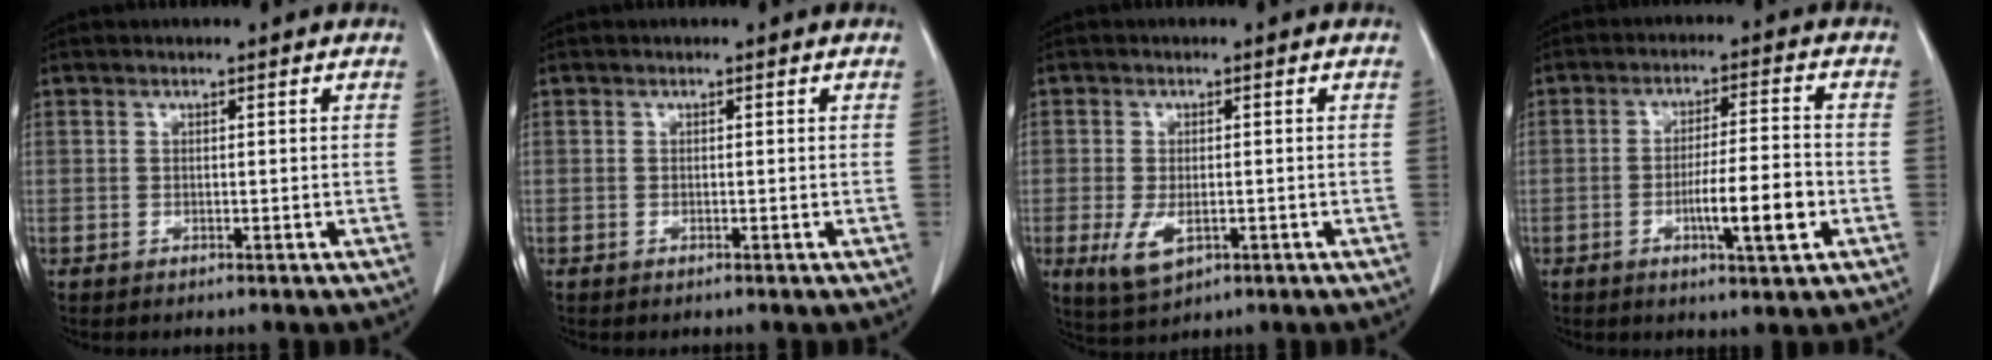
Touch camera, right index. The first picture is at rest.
{"total": 0.0}
{"total": 5.1, "force": [-1.8, 2.6, 4.1], "torque": [-0.083, -0.010, -0.020]}
{"total": 8.4, "force": [-2.7, 0.6, 7.9], "torque": [-0.130, -0.005, -0.044]}